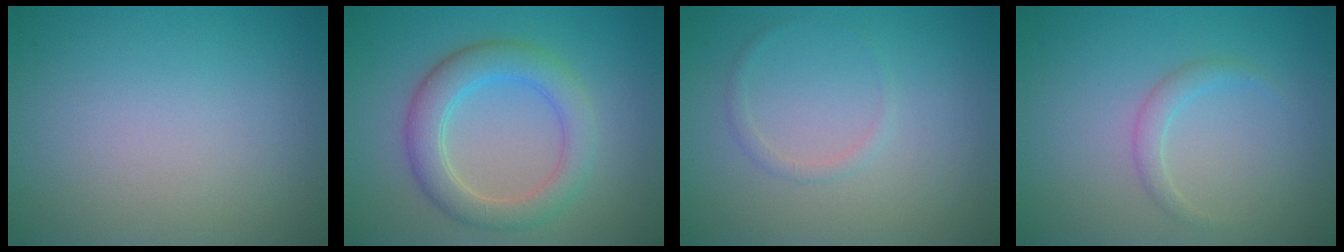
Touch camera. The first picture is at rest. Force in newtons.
{"total": 4.6, "press": 4.5, "slide": 0.2}
{"total": 0.8, "press": 0.8, "slide": 0.0}
{"total": 1.3, "press": 1.2, "slide": 0.2}